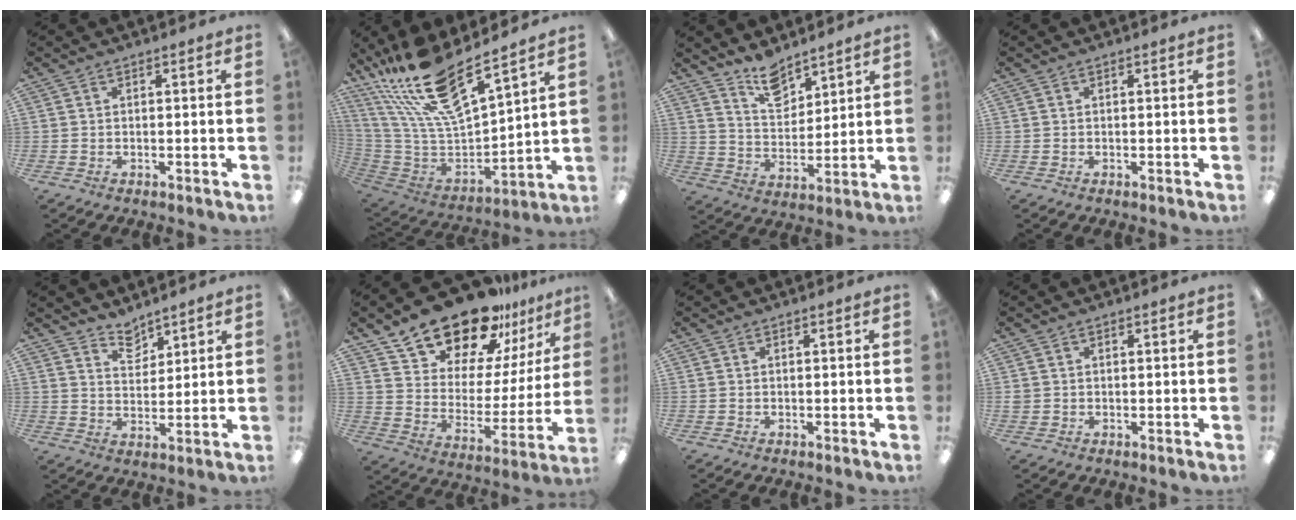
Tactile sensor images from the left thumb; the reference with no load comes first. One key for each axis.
{"total": 20.8, "fx": 16.2, "fy": 5.0, "fz": 12.0, "tx": -0.236, "ty": -0.117, "tz": 0.278}
{"total": 9.3, "fx": 7.7, "fy": 4.1, "fz": 3.1, "tx": -0.056, "ty": -0.048, "tz": 0.142}
{"total": 0.0}
{"total": 5.6, "fx": 5.0, "fy": 2.3, "fz": 0.7, "tx": -0.006, "ty": -0.035, "tz": 0.092}
{"total": 20.2, "fx": 17.4, "fy": 8.2, "fz": 6.3, "tx": -0.118, "ty": -0.134, "tz": 0.311}
{"total": 0.0}
{"total": 1.0, "fx": 0.1, "fy": 1.0, "fz": 0.2, "tx": -0.003, "ty": 0.005, "tz": 0.000}